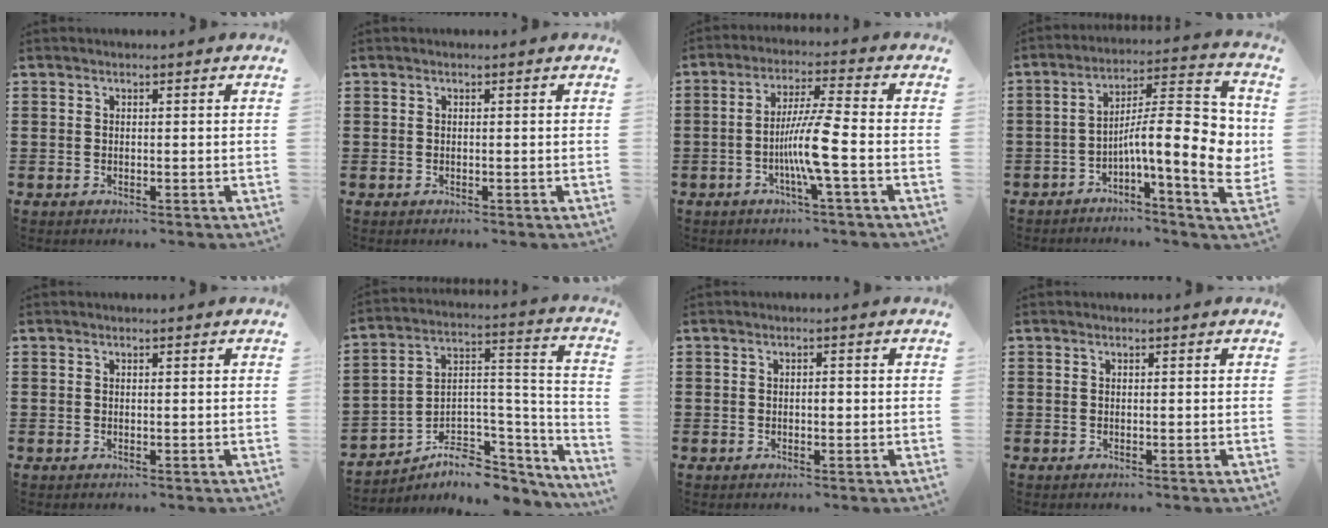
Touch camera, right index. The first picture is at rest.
{"total": 0.0}
{"total": 7.9, "force": [-2.3, -0.3, 7.5], "torque": [-0.148, -0.014, -0.049]}
{"total": 13.7, "force": [-0.6, 3.5, 13.3], "torque": [-0.200, -0.018, -0.016]}
{"total": 0.0}
{"total": 5.9, "force": [-3.9, 3.9, 2.0], "torque": [-0.039, -0.008, -0.066]}
{"total": 1.1, "force": [-0.1, 0.5, 1.0], "torque": [-0.020, 0.000, -0.003]}
{"total": 0.0}